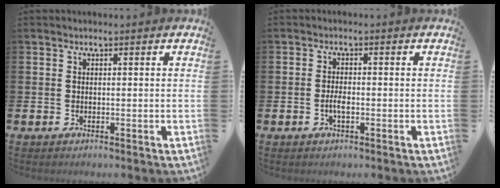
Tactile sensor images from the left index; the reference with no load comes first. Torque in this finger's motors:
{"motor_torque": [0.53, 0.28, 0.03, 0.05]}